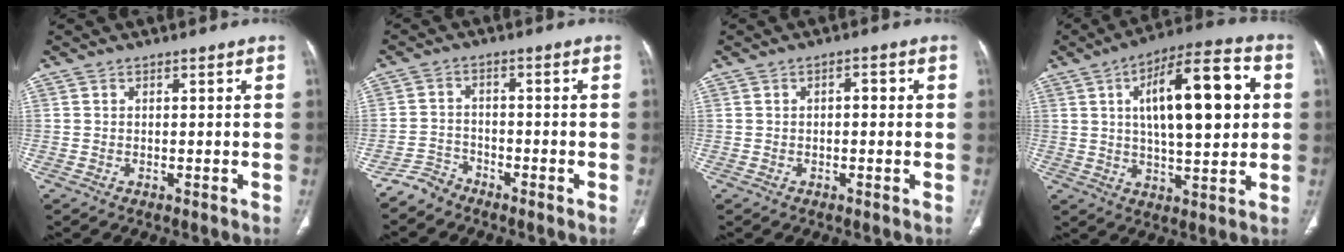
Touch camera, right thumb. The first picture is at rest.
{"total": 3.6, "force": [-3.3, 1.5, -0.2], "torque": [0.009, 0.014, -0.068]}
{"total": 1.9, "force": [0.2, 1.0, 1.6], "torque": [-0.018, 0.010, 0.000]}
{"total": 19.4, "force": [4.1, 7.1, 17.6], "torque": [-0.247, 0.015, 0.059]}